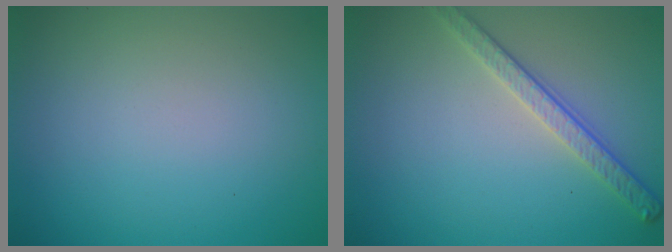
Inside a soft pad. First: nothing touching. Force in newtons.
{"total": 2.8, "press": 2.6, "slide": 1.1}